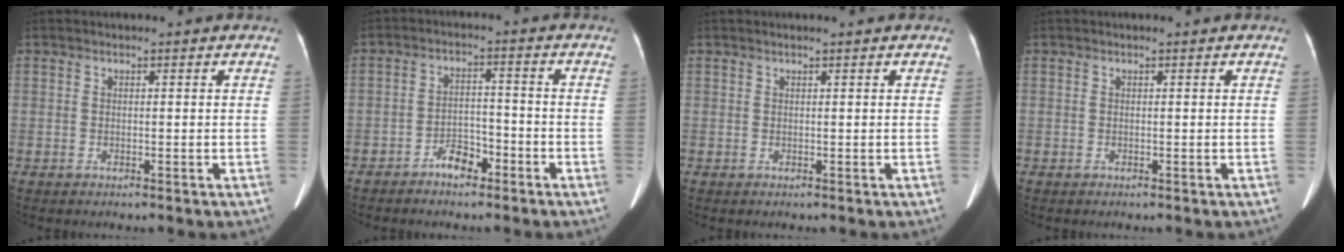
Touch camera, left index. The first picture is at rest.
{"total": 4.2, "force": [-3.1, 1.9, 2.1], "torque": [-0.038, 0.011, -0.051]}
{"total": 0.7, "force": [0.6, -0.1, 0.4], "torque": [-0.008, 0.009, 0.013]}
{"total": 0.0}